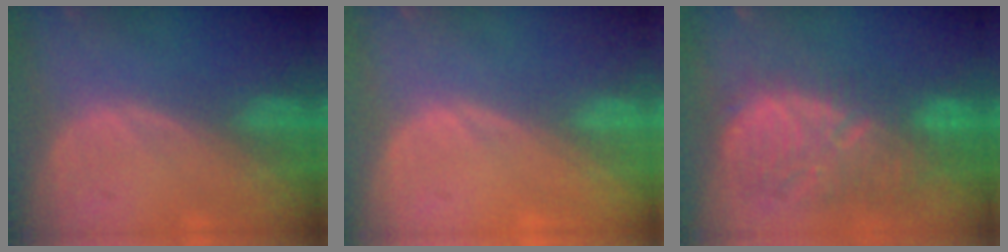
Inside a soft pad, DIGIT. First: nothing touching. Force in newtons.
{"total": 0.5, "press": 0.0, "slide": 0.5}
{"total": 11.7, "press": 11.1, "slide": 3.8}